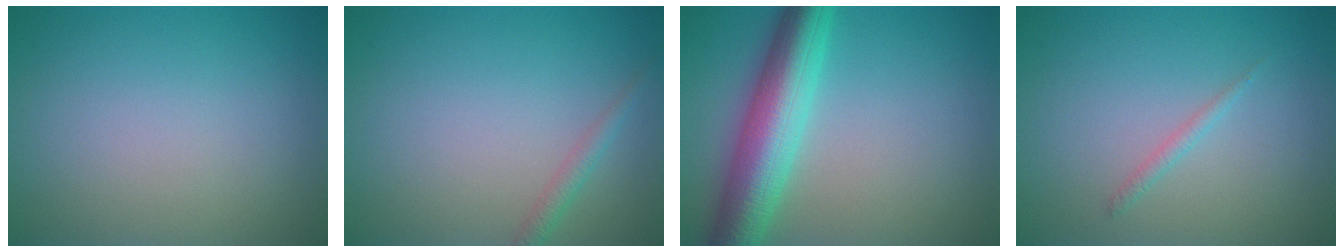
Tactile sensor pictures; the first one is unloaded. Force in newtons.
{"total": 1.4, "press": 1.4, "slide": 0.0}
{"total": 7.8, "press": 7.8, "slide": 0.1}
{"total": 0.9, "press": 0.9, "slide": 0.0}